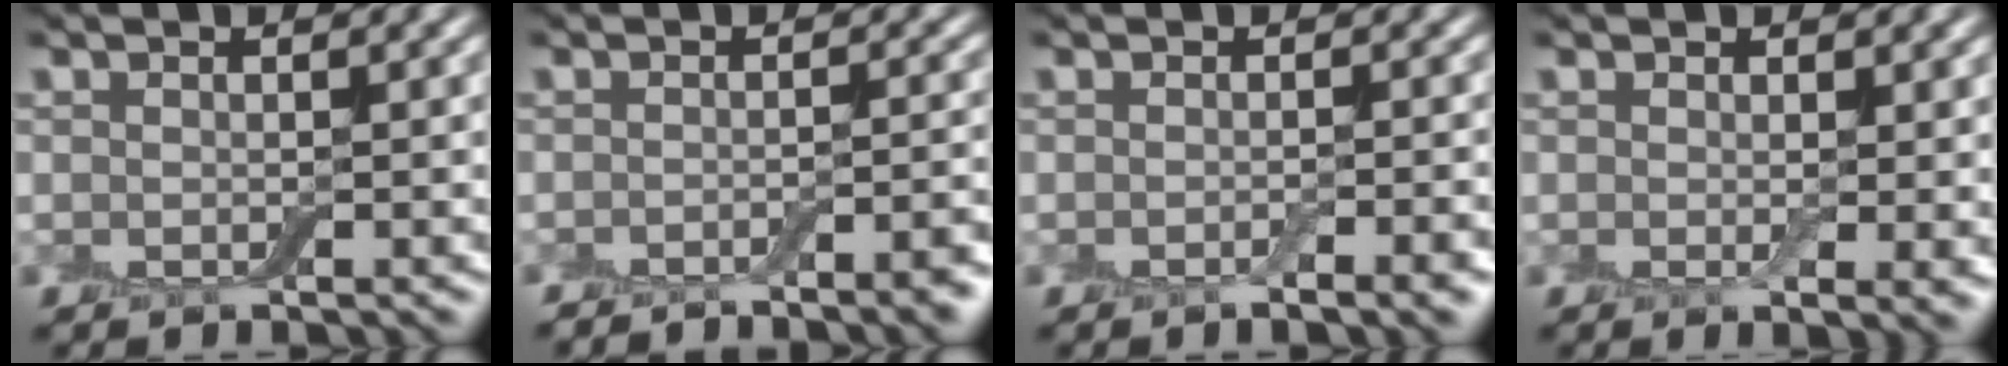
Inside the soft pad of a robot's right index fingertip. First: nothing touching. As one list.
[{"total": 3.4, "force": [-2.9, 0.6, 1.7], "torque": [-0.014, 0.003, -0.041]}, {"total": 2.7, "force": [-1.3, 0.6, 2.2], "torque": [-0.026, 0.000, -0.021]}, {"total": 1.9, "force": [0.3, 0.3, 1.8], "torque": [-0.025, -0.010, 0.008]}]